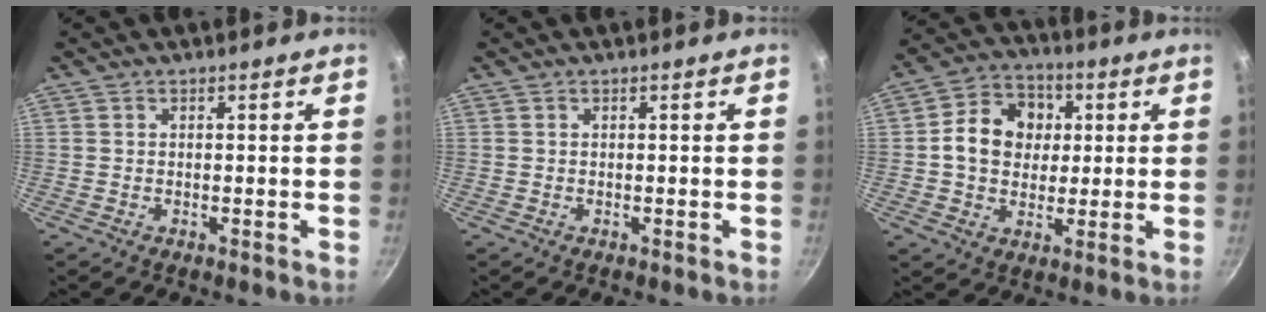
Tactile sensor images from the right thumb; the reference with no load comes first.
{"total": 0.0}
{"total": 12.1, "force": [1.7, 10.0, 6.6], "torque": [-0.083, 0.014, 0.016]}